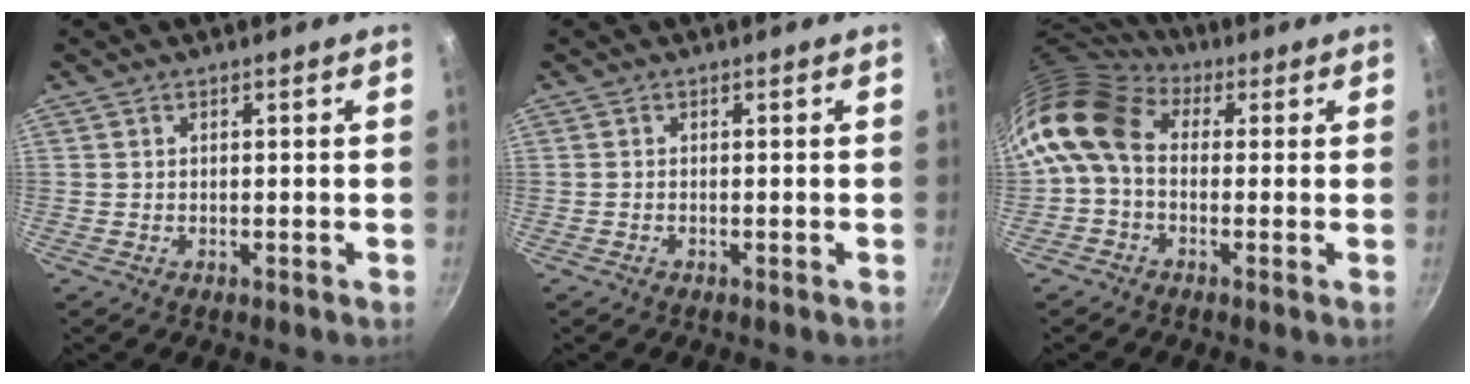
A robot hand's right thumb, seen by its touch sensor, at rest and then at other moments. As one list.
[{"total": 0.0}, {"total": 11.8, "force": [0.8, 8.7, 8.0], "torque": [-0.146, 0.022, -0.008]}]